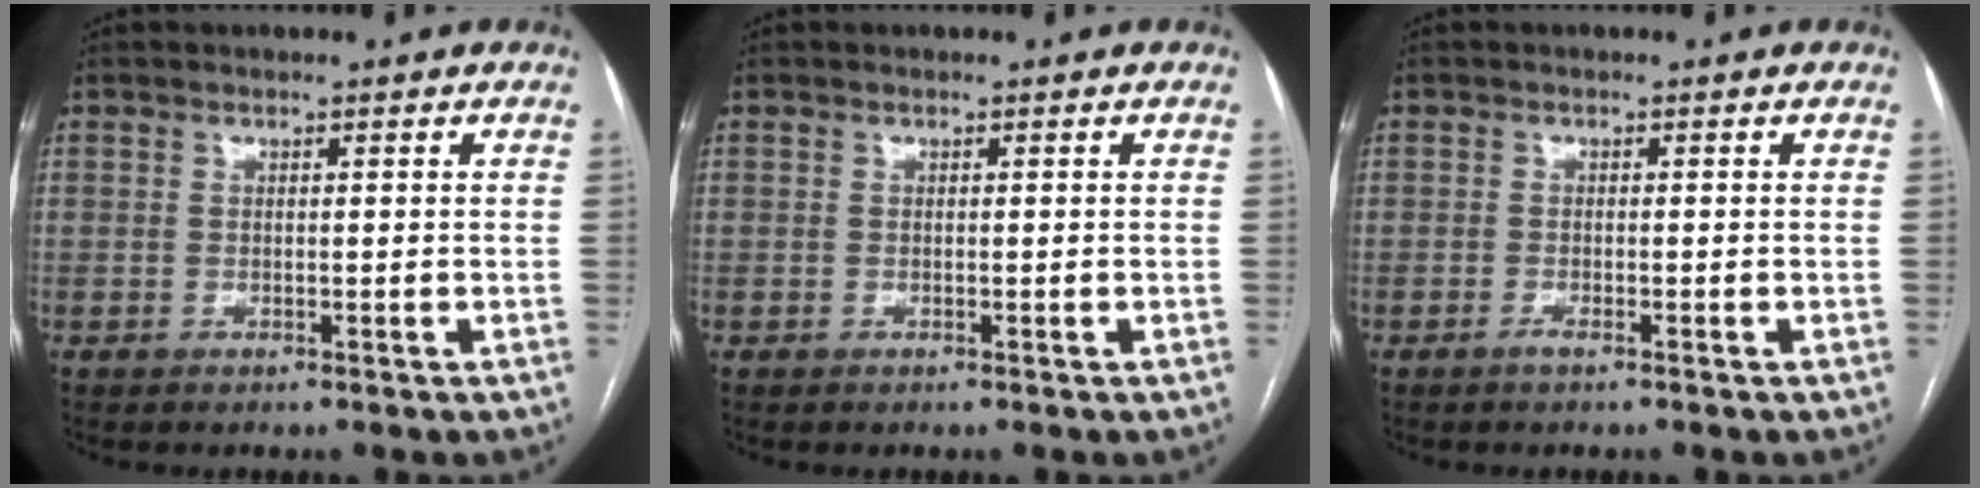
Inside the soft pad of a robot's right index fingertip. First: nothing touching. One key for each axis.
{"total": 0.0}
{"total": 0.9, "fx": -0.7, "fy": 0.0, "fz": 0.6, "tx": -0.013, "ty": -0.001, "tz": -0.014}